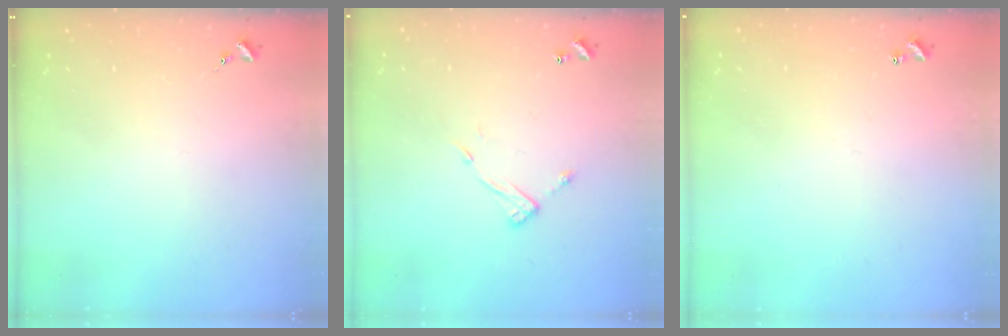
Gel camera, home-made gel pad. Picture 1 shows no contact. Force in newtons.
{"total": 7.9, "press": 7.9, "slide": 0.3}
{"total": 1.0, "press": 1.0, "slide": 0.2}